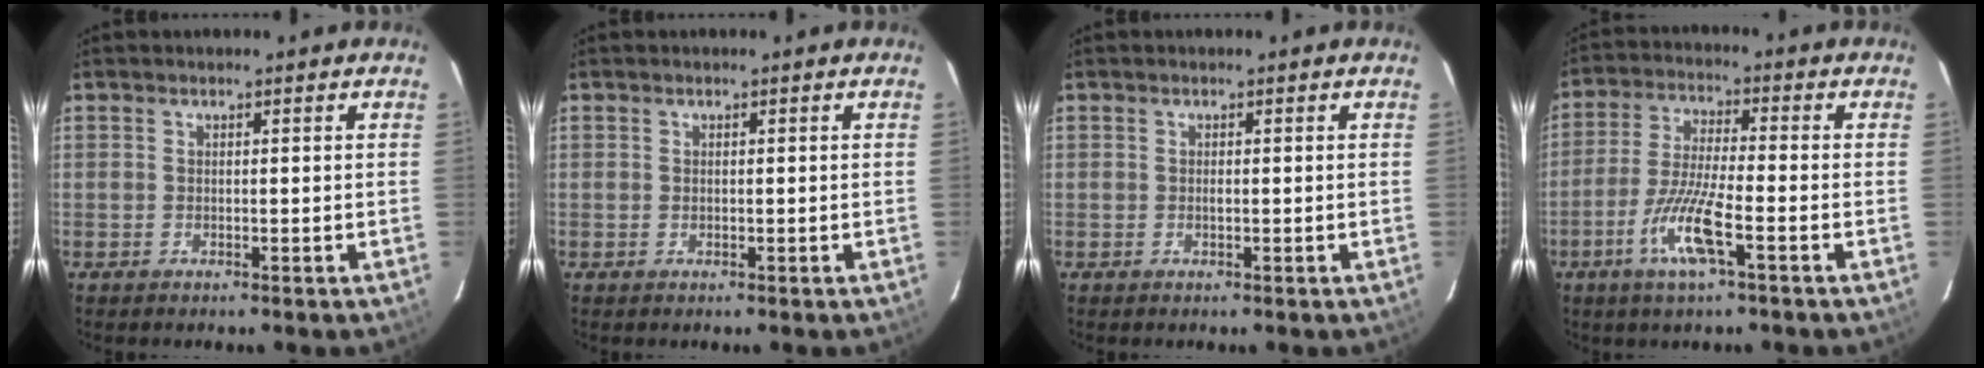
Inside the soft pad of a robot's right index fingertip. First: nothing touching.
{"total": 0.0}
{"total": 0.7, "force": [-0.2, 0.2, 0.6], "torque": [-0.012, 0.000, -0.003]}
{"total": 9.8, "force": [-4.6, 1.1, 8.6], "torque": [-0.179, -0.009, -0.090]}